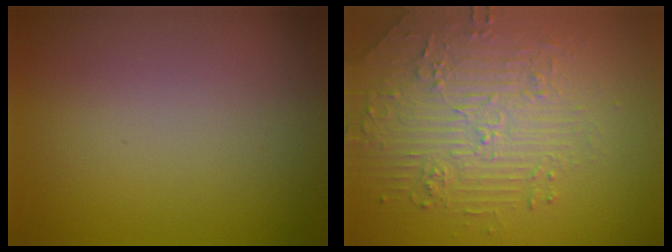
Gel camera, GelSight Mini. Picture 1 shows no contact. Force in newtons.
{"total": 4.4, "press": 4.0, "slide": 1.8}